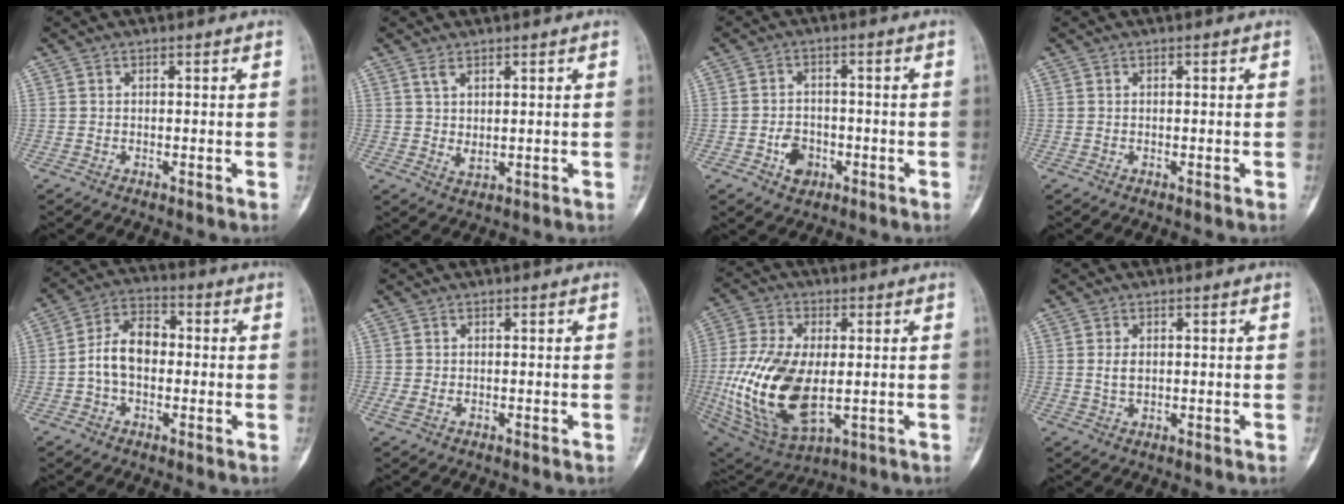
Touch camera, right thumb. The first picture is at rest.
{"total": 2.9, "force": [1.2, 1.2, 2.4], "torque": [-0.050, -0.009, 0.031]}
{"total": 4.9, "force": [-2.0, 3.7, 2.6], "torque": [-0.026, 0.014, -0.032]}
{"total": 0.0}
{"total": 8.7, "force": [-0.7, 5.8, 6.5], "torque": [-0.109, 0.030, -0.024]}
{"total": 1.2, "force": [-0.3, 0.7, 0.9], "torque": [-0.028, 0.001, -0.003]}
{"total": 20.1, "force": [-1.5, 10.8, 16.9], "torque": [-0.351, -0.012, -0.007]}
{"total": 2.4, "force": [0.4, 1.5, 1.9], "torque": [-0.034, -0.003, 0.011]}